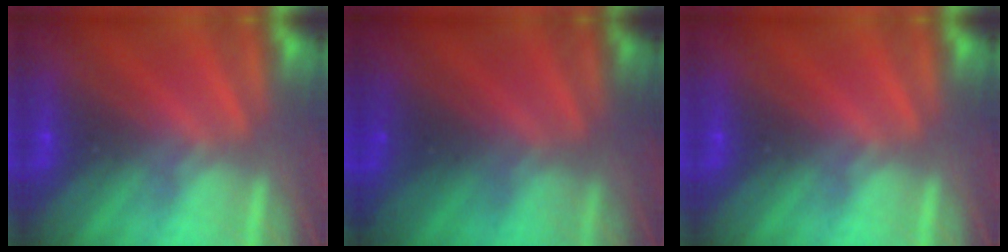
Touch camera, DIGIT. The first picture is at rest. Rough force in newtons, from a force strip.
{"total": 1.4}
{"total": 0.0}